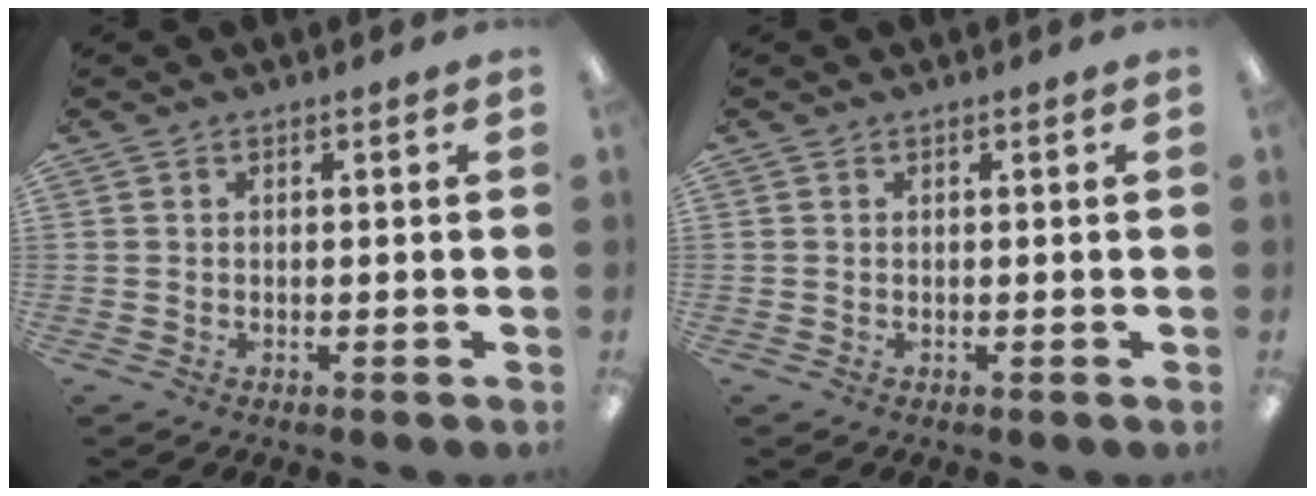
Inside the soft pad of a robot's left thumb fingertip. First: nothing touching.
{"total": 0.0}